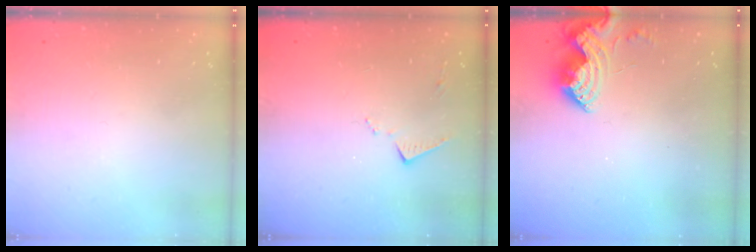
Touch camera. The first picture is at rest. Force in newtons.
{"total": 7.8, "press": 7.8, "slide": 0.4}
{"total": 9.1, "press": 9.1, "slide": 0.8}